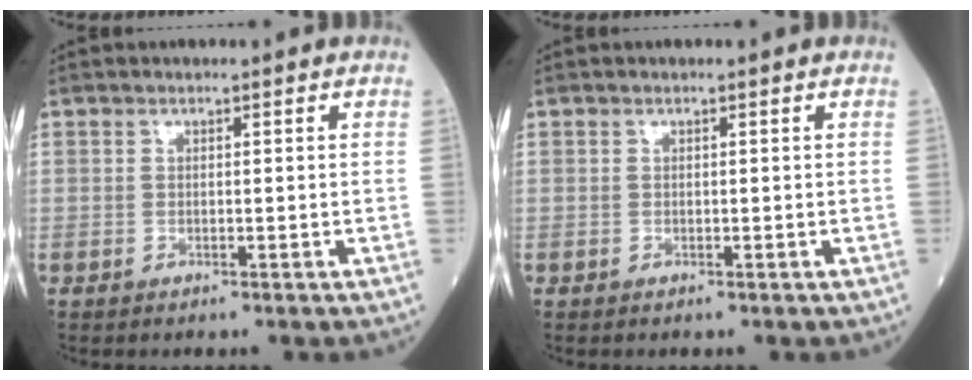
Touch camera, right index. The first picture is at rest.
{"total": 0.0}